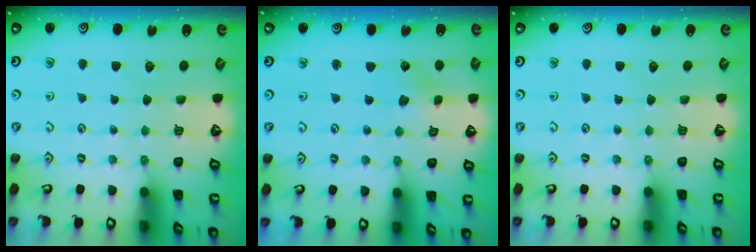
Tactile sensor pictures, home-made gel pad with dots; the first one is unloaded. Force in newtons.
{"total": 2.1, "press": 2.1, "slide": 0.3}
{"total": 0.0}